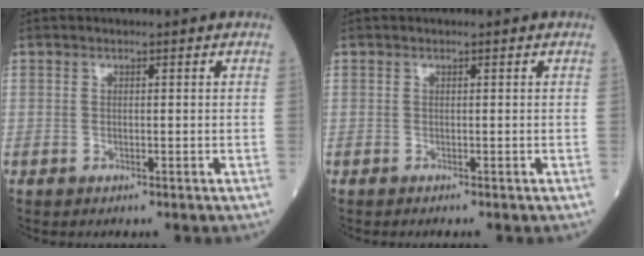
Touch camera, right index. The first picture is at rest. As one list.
[{"total": 0.5, "force": [-0.5, -0.1, 0.3], "torque": [0.000, 0.001, -0.005]}]